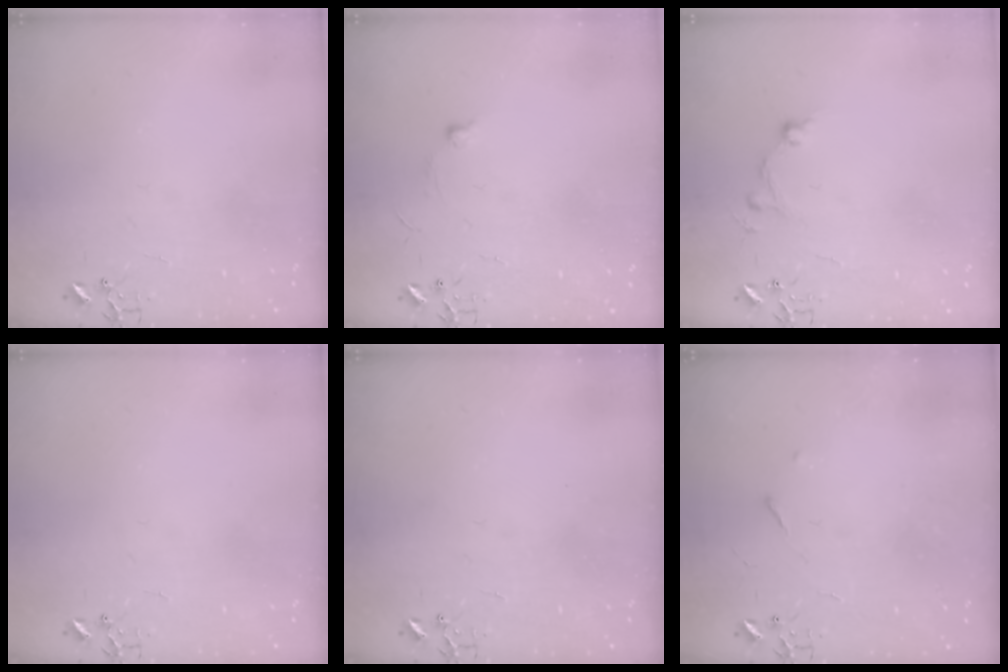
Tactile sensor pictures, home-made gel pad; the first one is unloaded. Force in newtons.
{"total": 4.4, "press": 4.3, "slide": 0.6}
{"total": 9.6, "press": 9.6, "slide": 0.8}
{"total": 0.0}
{"total": 0.0}
{"total": 2.9, "press": 2.8, "slide": 0.5}